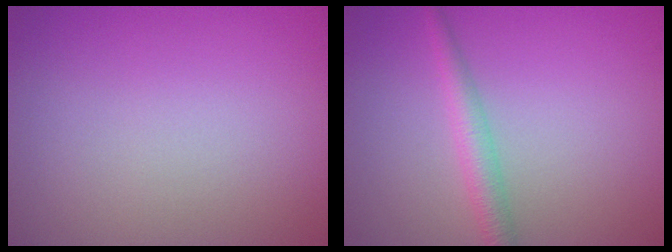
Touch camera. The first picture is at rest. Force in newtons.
{"total": 2.4, "press": 2.4, "slide": 0.1}